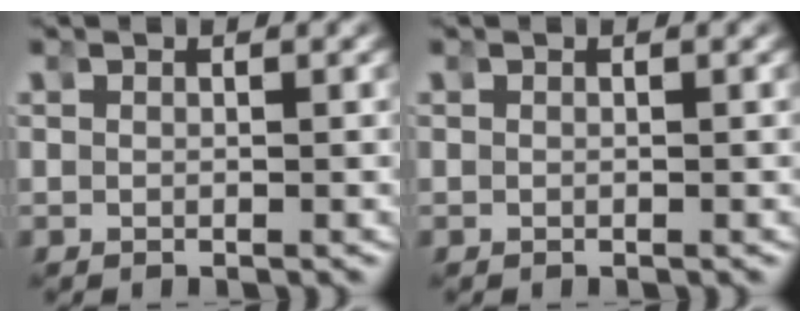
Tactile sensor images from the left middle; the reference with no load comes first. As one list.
[{"total": 0.0}]